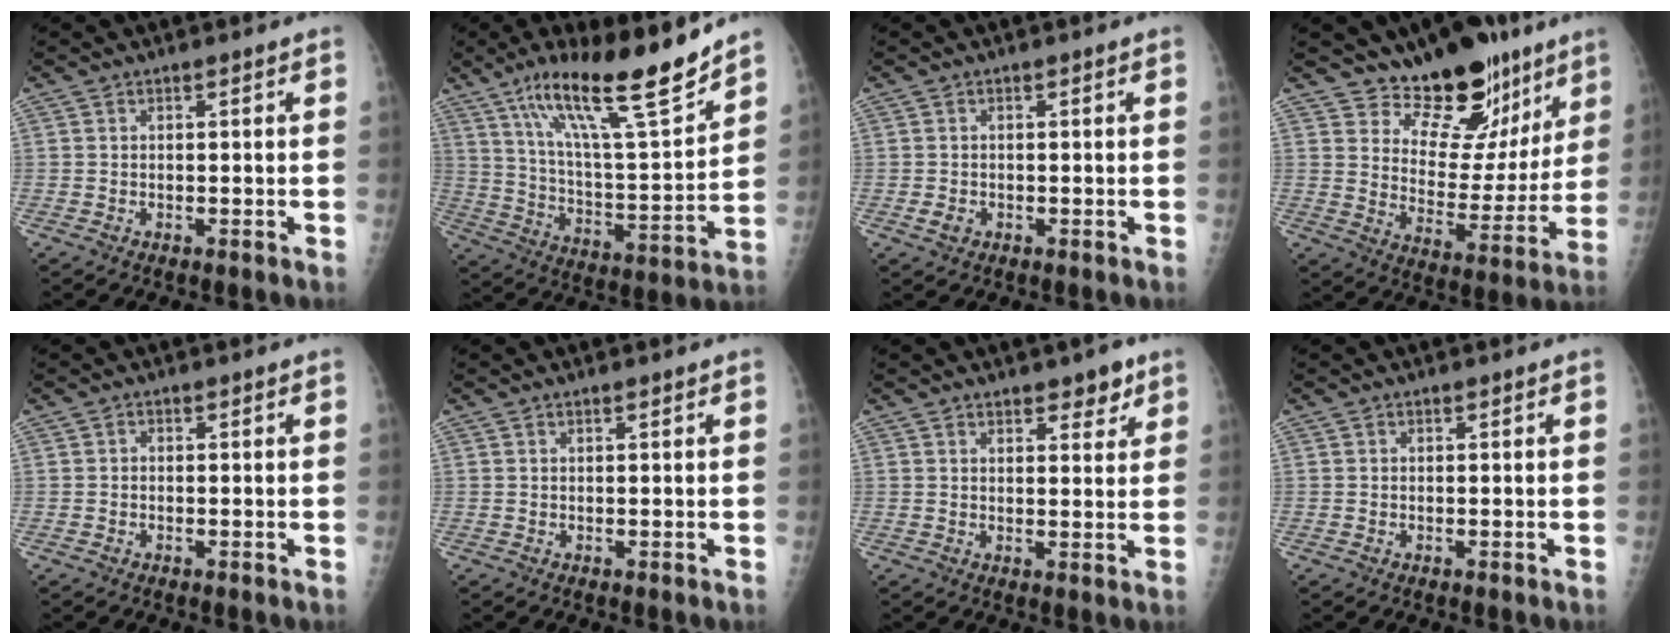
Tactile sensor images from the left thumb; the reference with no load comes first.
{"total": 20.5, "force": [14.6, 3.3, 14.1], "torque": [-0.214, -0.075, 0.253]}
{"total": 1.7, "force": [-0.5, 1.4, 0.9], "torque": [-0.013, 0.001, -0.005]}
{"total": 16.4, "force": [12.1, 8.7, 6.8], "torque": [-0.028, -0.088, 0.186]}
{"total": 0.7, "force": [-0.2, 0.6, 0.2], "torque": [-0.001, 0.003, -0.007]}
{"total": 0.0}
{"total": 4.2, "force": [2.8, 1.9, 2.4], "torque": [-0.010, -0.016, 0.038]}
{"total": 0.0}